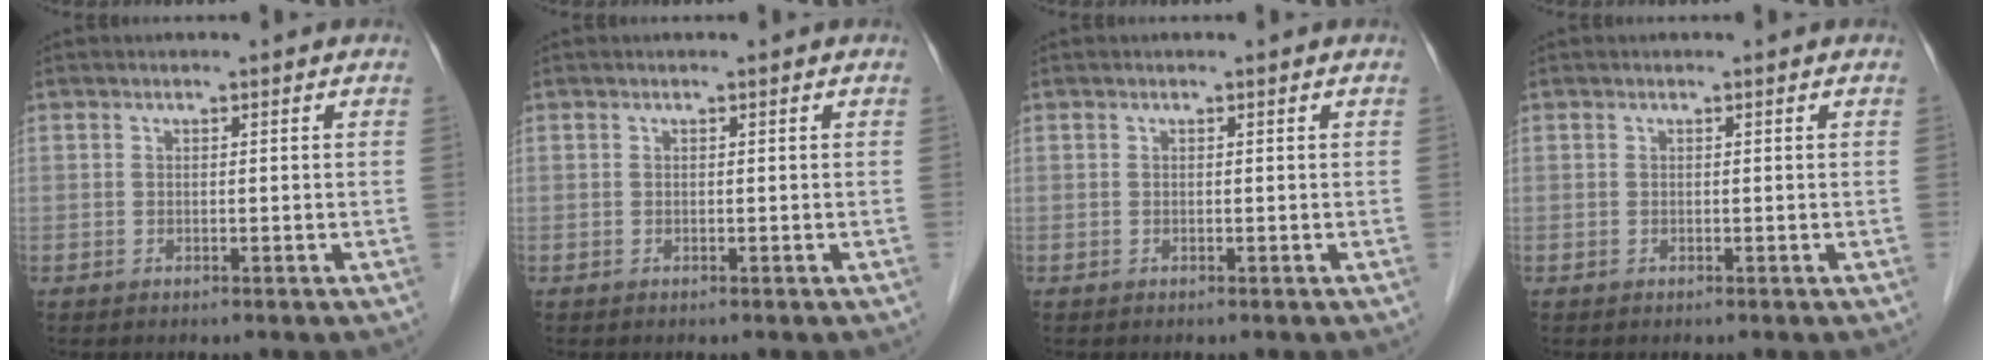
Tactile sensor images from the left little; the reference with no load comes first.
{"total": 0.0}
{"total": 0.0}
{"total": 0.0}